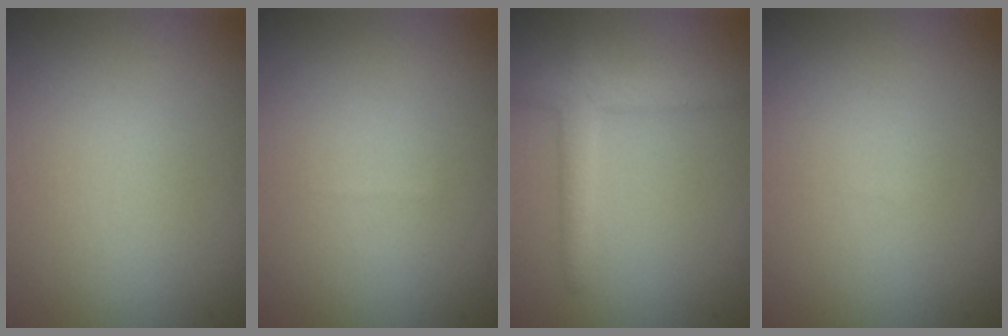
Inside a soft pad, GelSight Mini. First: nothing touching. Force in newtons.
{"total": 0.0}
{"total": 2.7, "press": 2.7, "slide": 0.2}
{"total": 0.0}